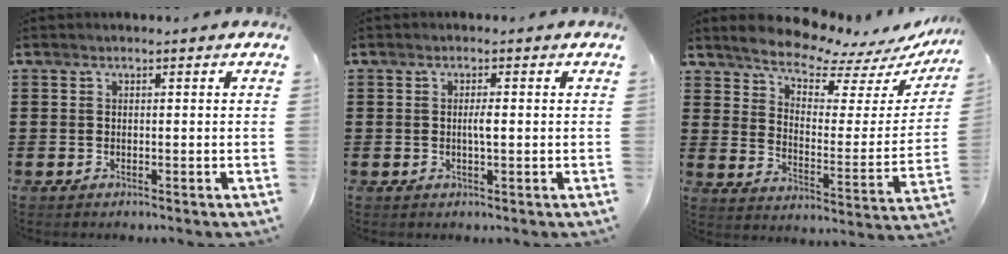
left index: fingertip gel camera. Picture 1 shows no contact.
{"total": 1.9, "force": [0.0, 0.3, 1.9], "torque": [-0.036, -0.002, -0.001]}
{"total": 8.3, "force": [7.8, 1.8, 2.3], "torque": [-0.063, -0.062, 0.136]}